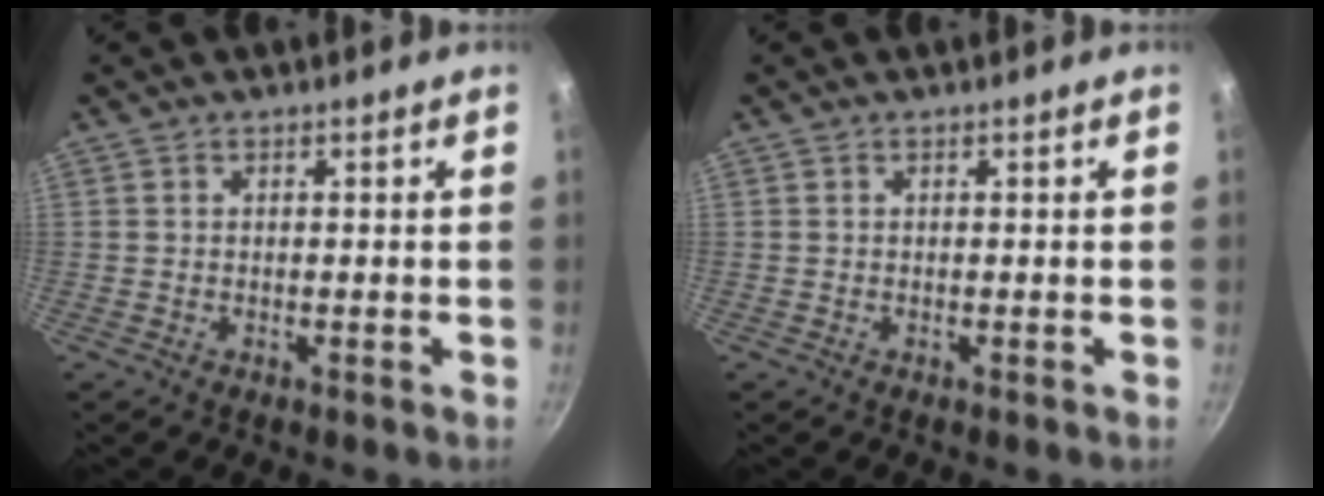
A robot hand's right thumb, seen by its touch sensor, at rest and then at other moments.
{"total": 0.0}